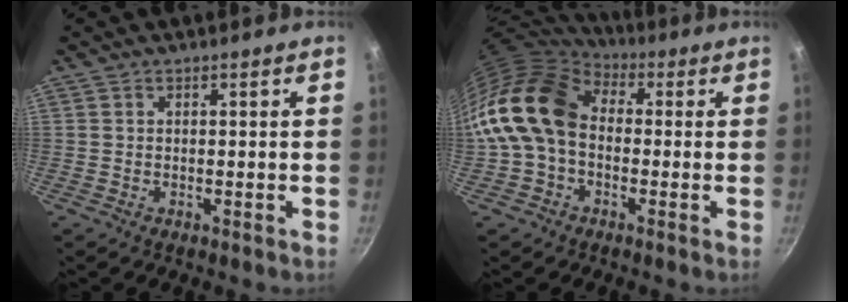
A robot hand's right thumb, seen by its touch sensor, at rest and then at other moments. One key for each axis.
{"total": 16.5, "fx": 0.0, "fy": 12.1, "fz": 11.3, "tx": -0.201, "ty": 0.035, "tz": -0.015}